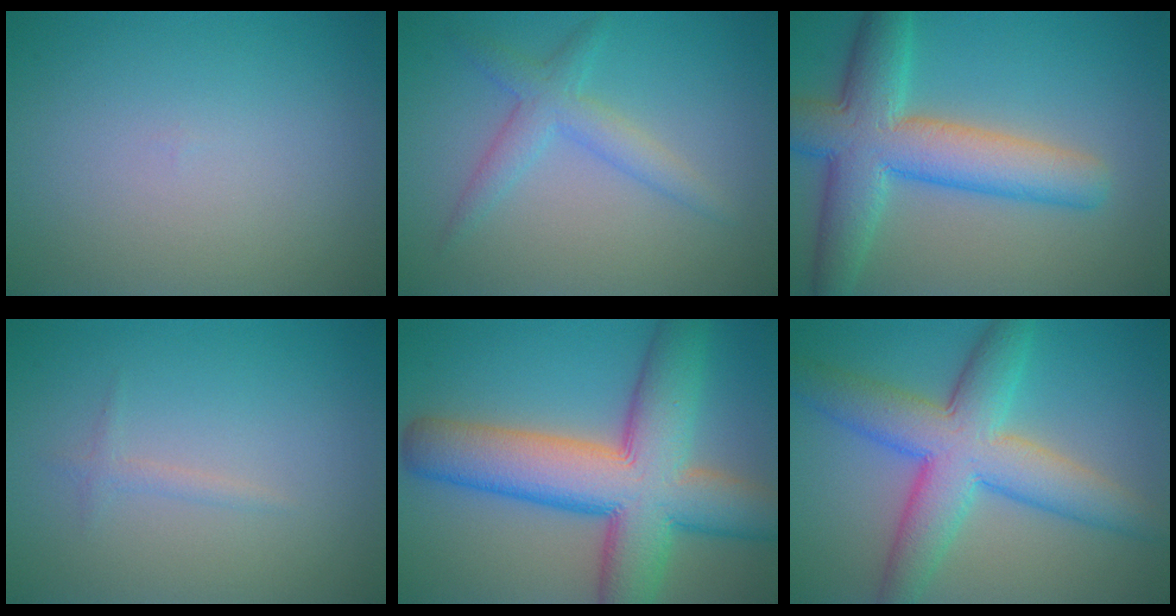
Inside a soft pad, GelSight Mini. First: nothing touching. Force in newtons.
{"total": 2.8, "press": 2.8, "slide": 0.1}
{"total": 8.4, "press": 8.4, "slide": 0.3}
{"total": 0.9, "press": 0.9, "slide": 0.0}
{"total": 12.6, "press": 12.6, "slide": 0.6}
{"total": 8.4, "press": 8.4, "slide": 0.3}